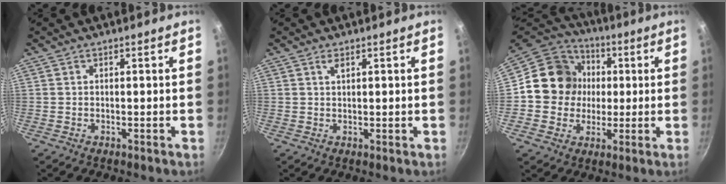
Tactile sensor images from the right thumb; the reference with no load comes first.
{"total": 1.4, "force": [0.8, 0.5, 1.0], "torque": [-0.015, -0.002, 0.014]}
{"total": 15.0, "force": [0.9, 13.7, 5.9], "torque": [-0.073, 0.025, 0.001]}